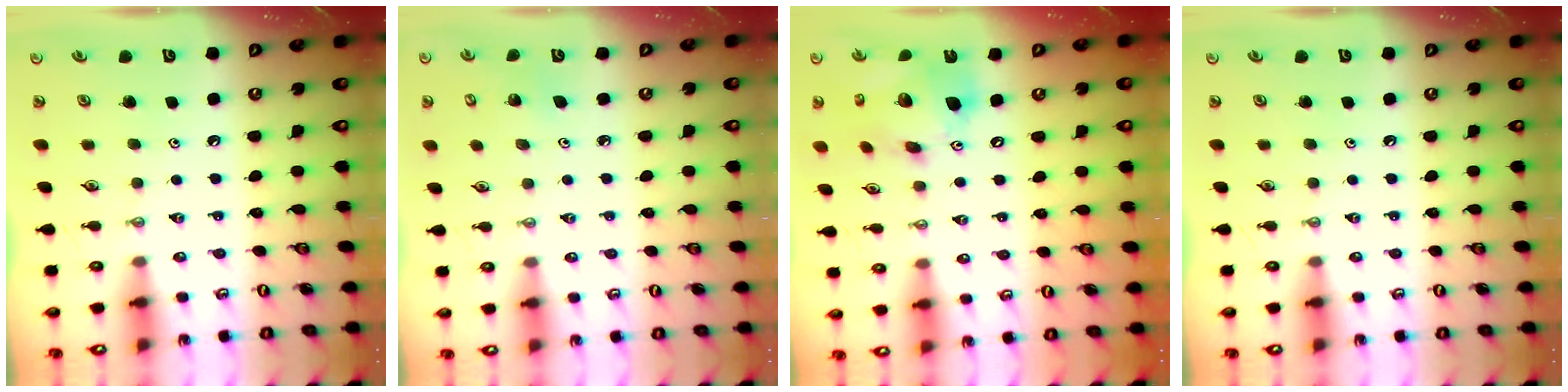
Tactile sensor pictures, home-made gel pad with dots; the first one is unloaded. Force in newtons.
{"total": 3.5, "press": 3.5, "slide": 0.3}
{"total": 16.6, "press": 16.4, "slide": 2.7}
{"total": 0.0}